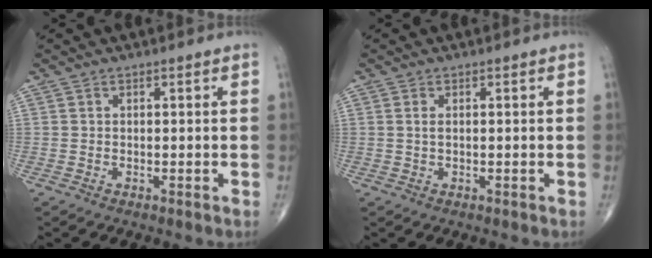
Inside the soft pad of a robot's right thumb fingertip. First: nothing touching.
{"total": 0.9, "force": [0.3, 0.4, 0.8], "torque": [-0.022, 0.001, 0.007]}